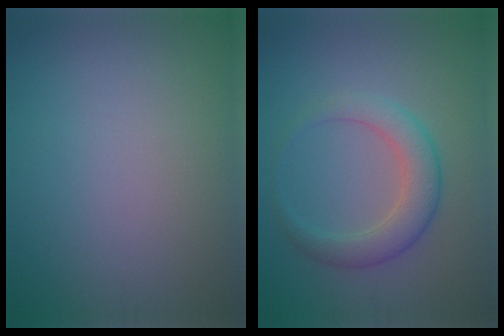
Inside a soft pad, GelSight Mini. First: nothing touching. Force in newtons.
{"total": 3.6, "press": 3.6, "slide": 0.3}